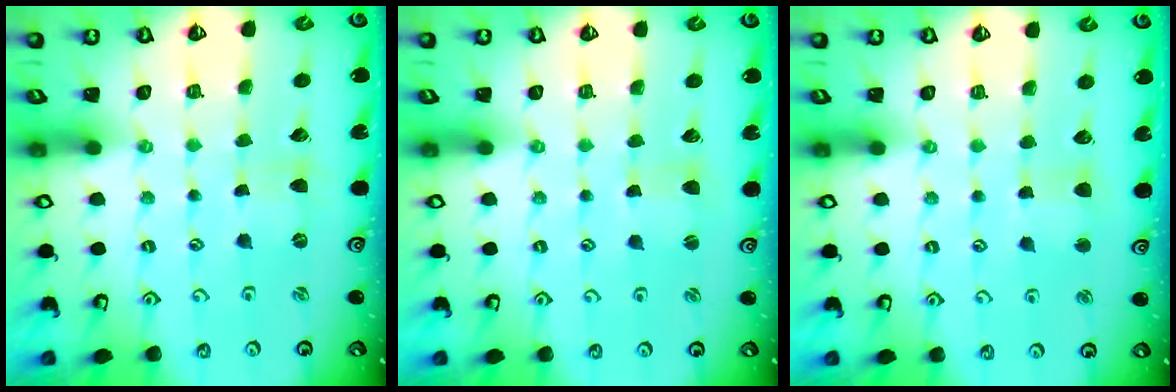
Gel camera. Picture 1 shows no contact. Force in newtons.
{"total": 0.9, "press": 0.9, "slide": 0.2}
{"total": 3.9, "press": 3.9, "slide": 0.2}